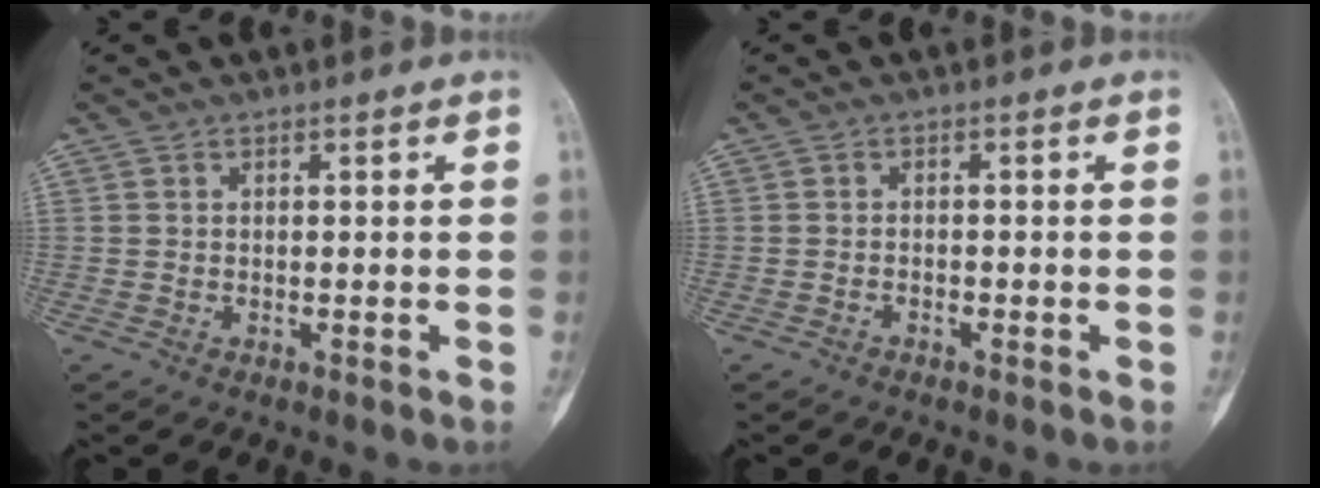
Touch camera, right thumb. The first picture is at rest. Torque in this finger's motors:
{"motor_torque": [-0.45, -0.22, 0.12, 0.05, -0.05]}